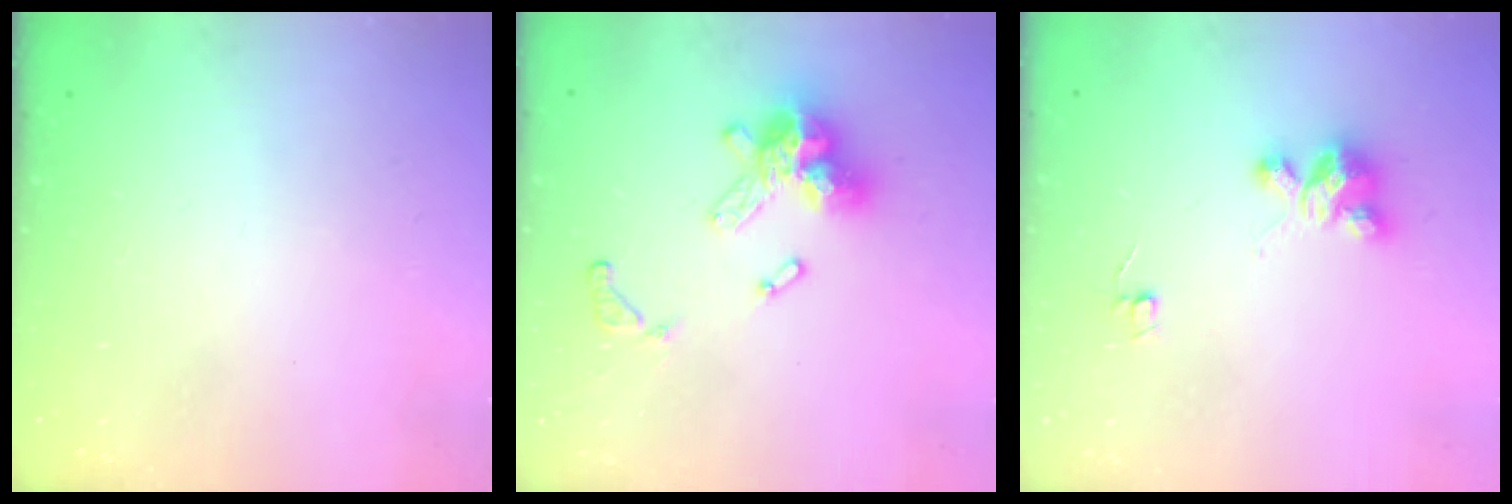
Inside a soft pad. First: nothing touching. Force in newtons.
{"total": 13.8, "press": 13.8, "slide": 1.0}
{"total": 4.0, "press": 4.0, "slide": 0.2}